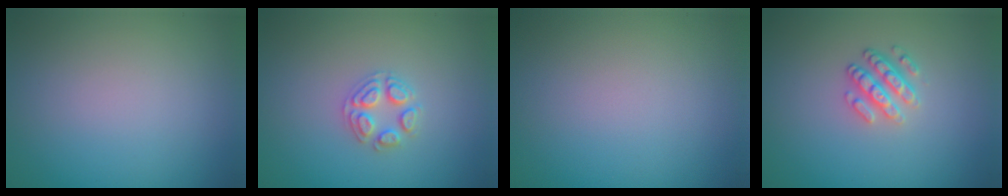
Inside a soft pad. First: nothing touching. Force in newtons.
{"total": 2.5, "press": 2.5, "slide": 0.3}
{"total": 0.0}
{"total": 2.6, "press": 2.4, "slide": 1.1}